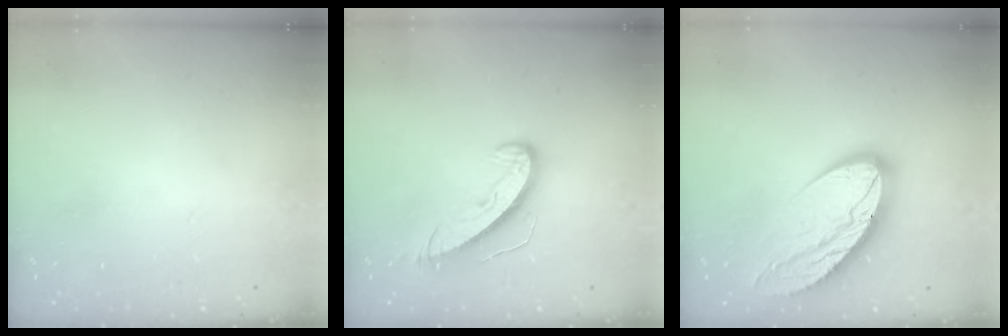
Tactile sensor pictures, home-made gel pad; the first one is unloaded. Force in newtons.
{"total": 9.0, "press": 9.0, "slide": 0.3}
{"total": 14.1, "press": 14.1, "slide": 1.0}